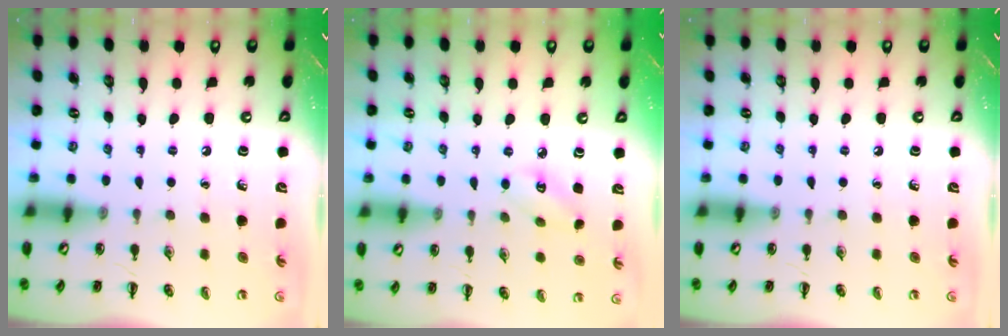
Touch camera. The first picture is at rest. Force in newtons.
{"total": 3.0, "press": 2.9, "slide": 0.7}
{"total": 0.0}